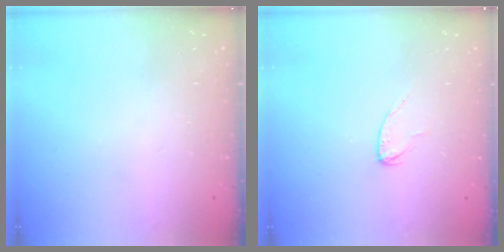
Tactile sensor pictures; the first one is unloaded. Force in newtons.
{"total": 3.9, "press": 3.8, "slide": 0.4}